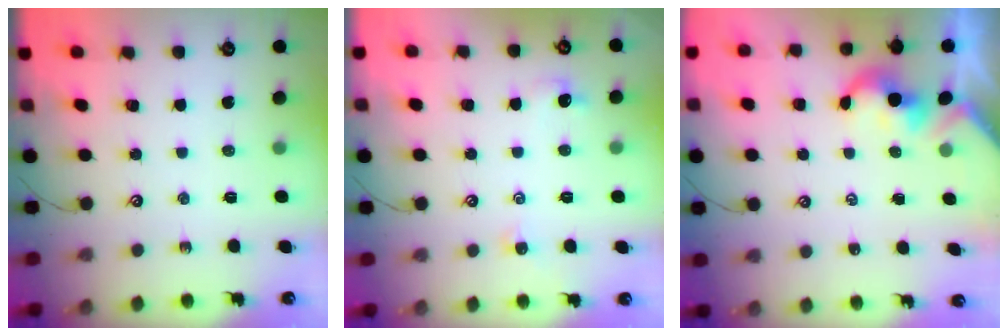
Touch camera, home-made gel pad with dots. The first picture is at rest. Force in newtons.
{"total": 1.5, "press": 1.4, "slide": 0.6}
{"total": 2.0, "press": 2.0, "slide": 0.4}